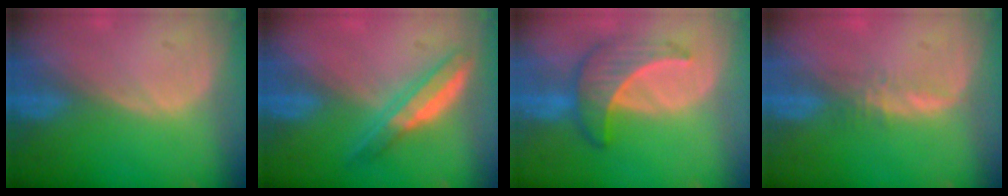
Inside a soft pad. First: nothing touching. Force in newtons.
{"total": 5.2, "press": 5.1, "slide": 0.9}
{"total": 6.5, "press": 6.4, "slide": 1.2}
{"total": 1.6, "press": 1.5, "slide": 0.5}